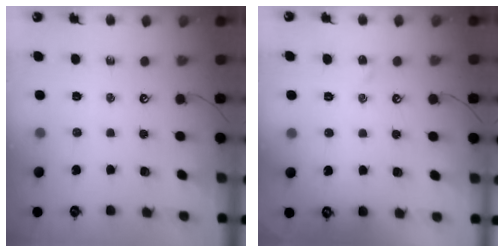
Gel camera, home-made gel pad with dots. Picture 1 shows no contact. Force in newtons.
{"total": 0.5, "press": 0.4, "slide": 0.4}